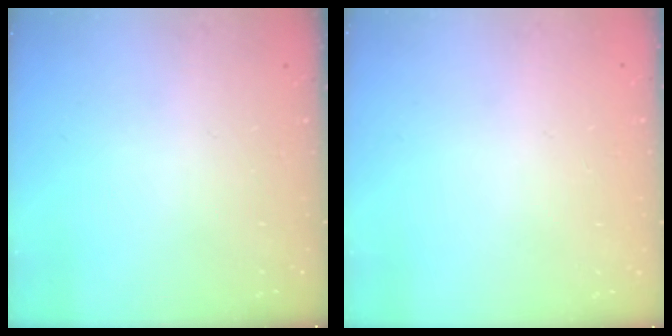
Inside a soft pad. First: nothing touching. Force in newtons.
{"total": 0.7, "press": 0.6, "slide": 0.3}